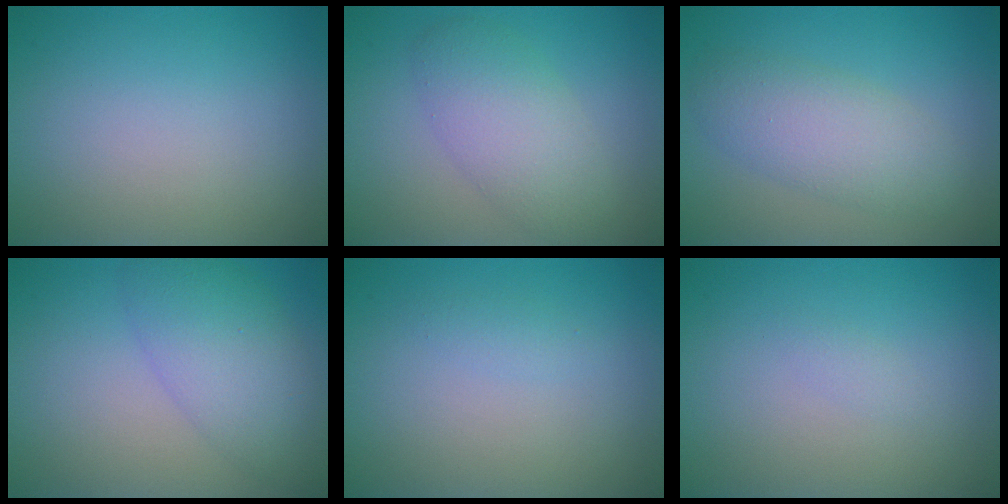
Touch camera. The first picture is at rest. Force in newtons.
{"total": 4.6, "press": 4.6, "slide": 0.2}
{"total": 4.5, "press": 4.5, "slide": 0.1}
{"total": 5.2, "press": 5.2, "slide": 0.3}
{"total": 0.7, "press": 0.7, "slide": 0.0}
{"total": 0.6, "press": 0.6, "slide": 0.1}